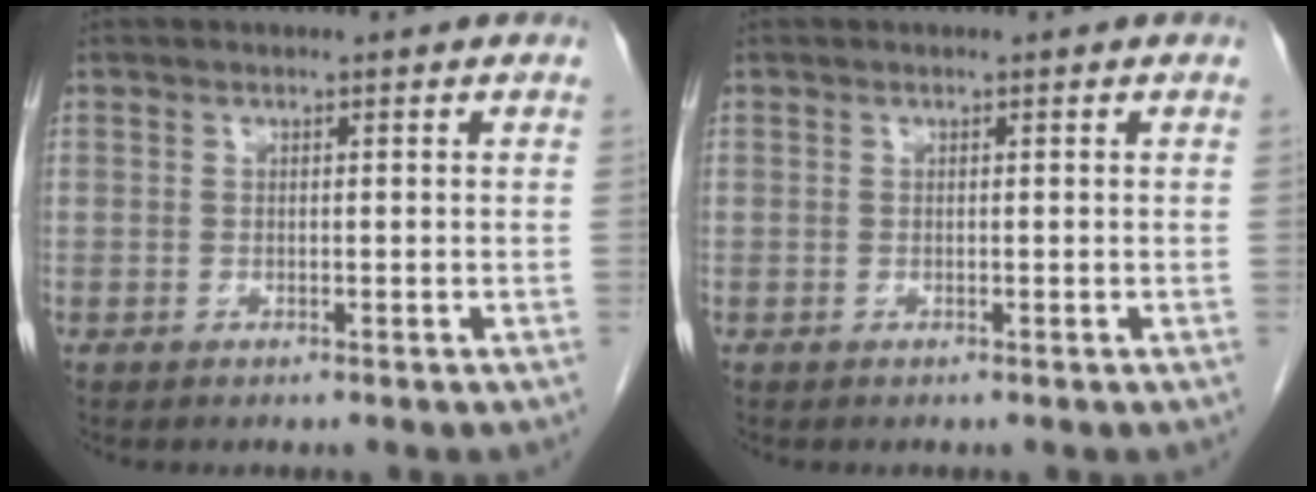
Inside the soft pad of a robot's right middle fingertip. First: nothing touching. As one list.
[{"total": 0.0}]